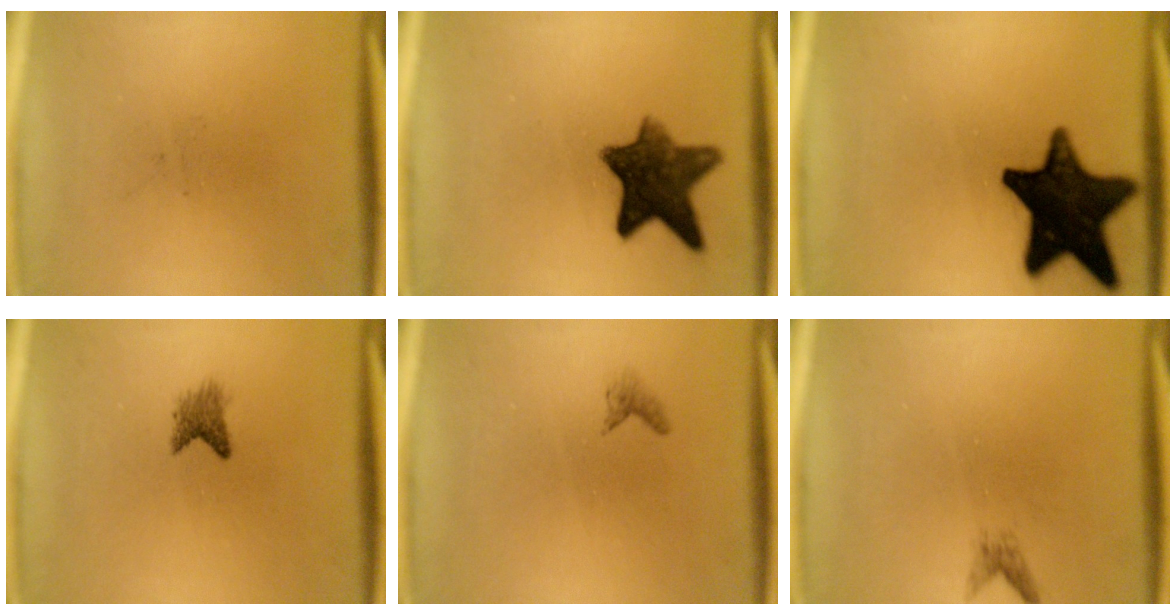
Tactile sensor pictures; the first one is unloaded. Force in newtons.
{"total": 10.3}
{"total": 17.5}
{"total": 2.1}
{"total": 0.7}
{"total": 1.1}